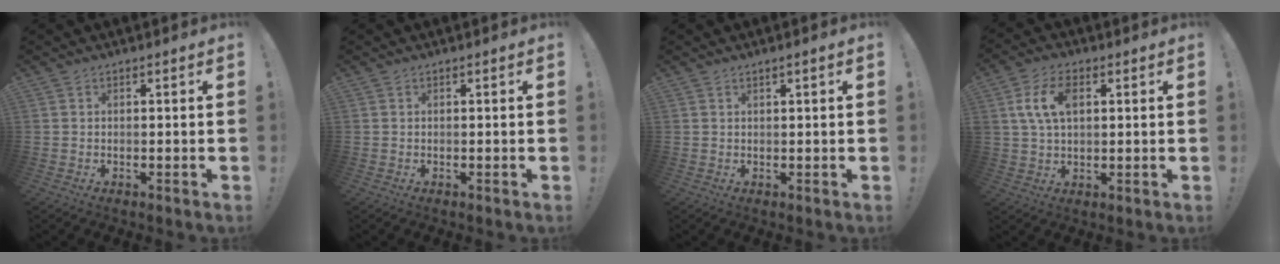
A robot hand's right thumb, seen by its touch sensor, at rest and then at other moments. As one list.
[{"total": 0.0}, {"total": 1.3, "force": [0.7, -0.1, 1.1], "torque": [-0.023, 0.002, 0.011]}, {"total": 9.3, "force": [2.4, 5.6, 7.0], "torque": [-0.138, 0.008, 0.046]}]